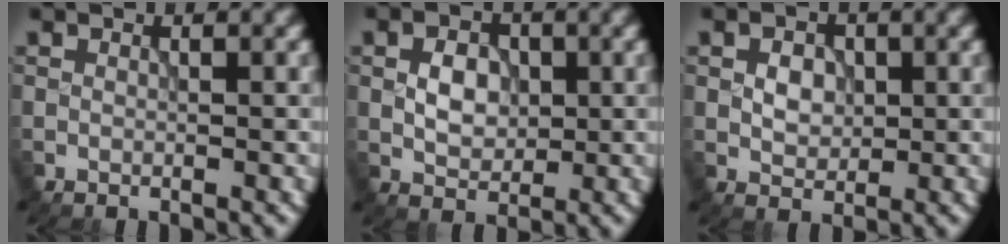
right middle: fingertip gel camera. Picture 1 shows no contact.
{"total": 3.0, "force": [0.1, 2.2, 2.1], "torque": [-0.037, 0.002, -0.001]}
{"total": 2.3, "force": [0.2, 1.7, 1.5], "torque": [-0.027, 0.000, 0.002]}